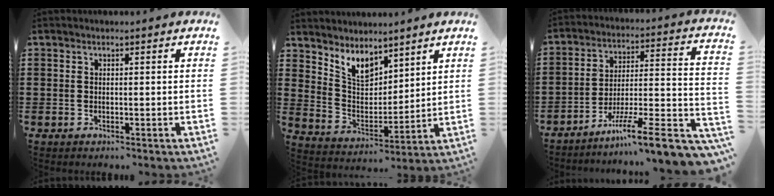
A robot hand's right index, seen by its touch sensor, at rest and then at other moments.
{"total": 7.0, "force": [5.8, 3.1, 2.4], "torque": [-0.072, -0.019, 0.110]}
{"total": 10.4, "force": [-7.7, 0.8, 7.0], "torque": [-0.098, 0.008, -0.141]}